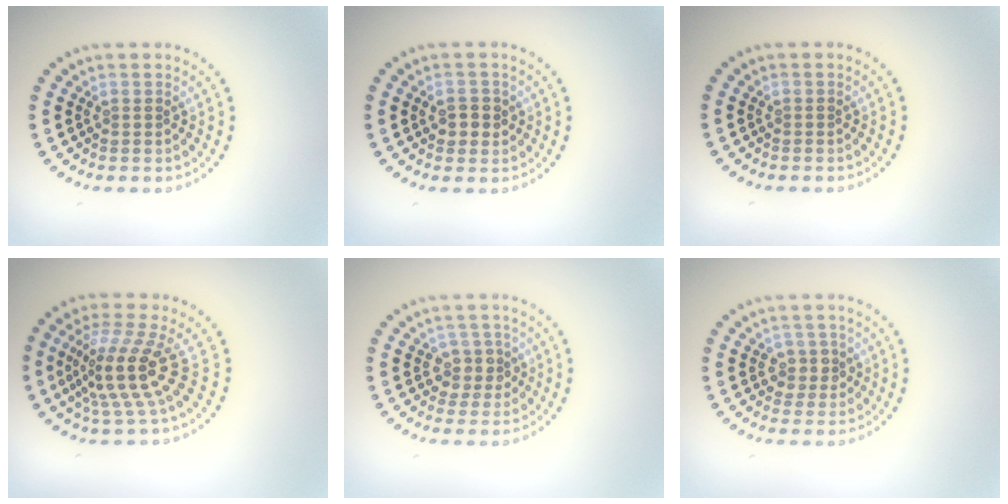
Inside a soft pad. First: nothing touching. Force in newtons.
{"total": 2.0, "press": 2.0, "slide": 0.4}
{"total": 0.0}
{"total": 4.9, "press": 3.5, "slide": 3.4}
{"total": 2.3, "press": 2.1, "slide": 0.9}
{"total": 1.8, "press": 1.7, "slide": 0.5}